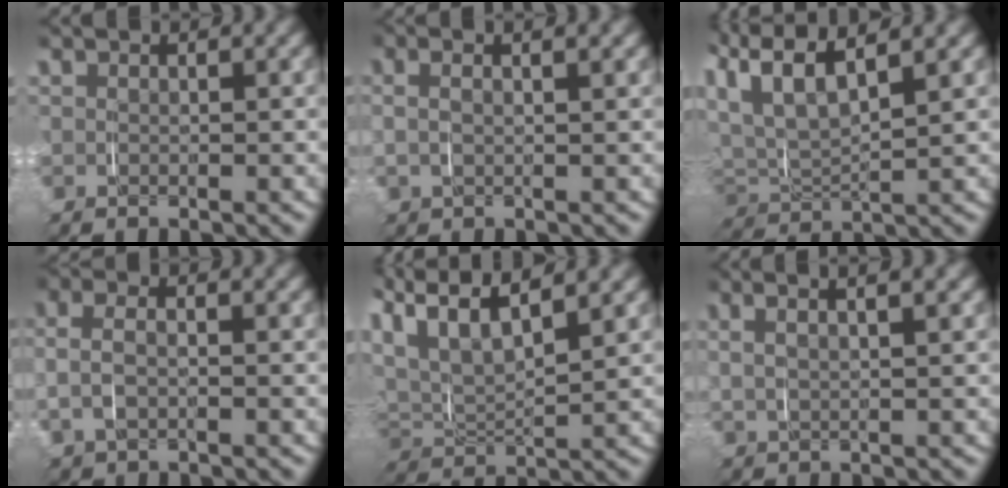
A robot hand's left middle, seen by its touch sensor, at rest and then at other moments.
{"total": 2.4, "force": [0.7, 0.7, 2.2], "torque": [-0.052, 0.007, 0.015]}
{"total": 7.2, "force": [2.2, 4.8, 4.9], "torque": [-0.144, -0.015, 0.041]}
{"total": 2.9, "force": [-0.3, 1.7, 2.4], "torque": [-0.065, 0.000, -0.003]}
{"total": 9.0, "force": [2.6, 6.8, 5.4], "torque": [-0.155, -0.012, 0.040]}
{"total": 4.1, "force": [2.1, 1.1, 3.3], "torque": [-0.054, 0.021, 0.031]}